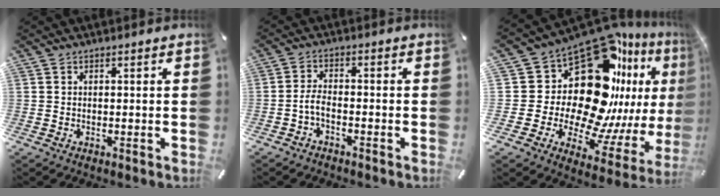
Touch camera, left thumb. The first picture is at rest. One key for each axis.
{"total": 3.6, "fx": -2.1, "fy": 1.4, "fz": 2.5, "tx": -0.063, "ty": 0.005, "tz": -0.044}
{"total": 28.5, "fx": 11.3, "fy": 16.8, "fz": 20.1, "tx": -0.346, "ty": -0.138, "tz": 0.218}